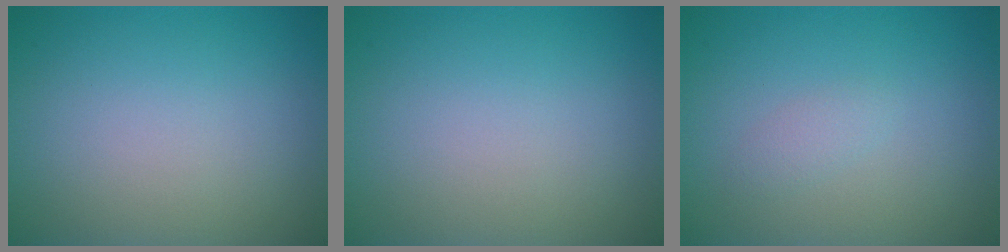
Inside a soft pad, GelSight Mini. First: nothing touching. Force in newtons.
{"total": 0.0}
{"total": 1.1, "press": 1.1, "slide": 0.1}